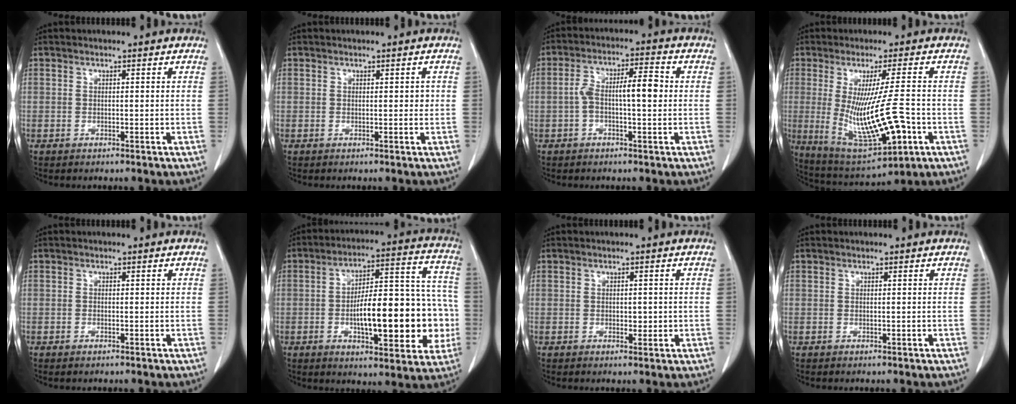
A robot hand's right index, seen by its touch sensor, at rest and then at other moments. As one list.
[{"total": 1.0, "force": [0.2, 0.7, 0.7], "torque": [-0.006, 0.005, 0.003]}, {"total": 7.3, "force": [-0.4, 1.9, 7.0], "torque": [-0.131, 0.028, -0.008]}, {"total": 14.7, "force": [-2.9, 2.1, 14.3], "torque": [-0.259, -0.034, -0.030]}, {"total": 0.6, "force": [-0.4, 0.2, 0.3], "torque": [-0.007, -0.001, -0.006]}, {"total": 19.5, "force": [-3.6, 6.6, 18.0], "torque": [-0.241, 0.039, -0.045]}, {"total": 1.6, "force": [0.0, 1.0, 1.3], "torque": [-0.016, 0.000, 0.003]}, {"total": 0.0}]